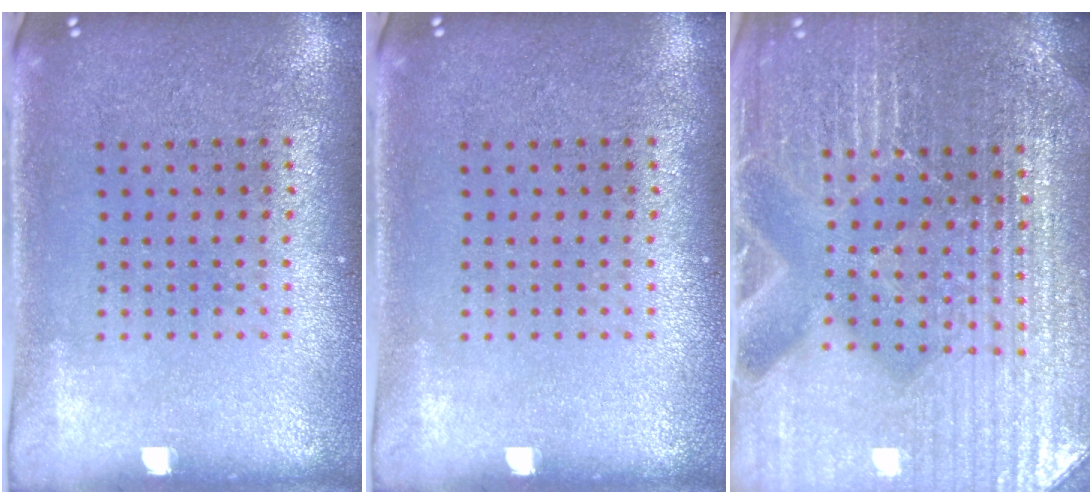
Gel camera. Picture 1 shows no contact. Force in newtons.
{"total": 0.0}
{"total": 5.0, "press": 4.7, "slide": 1.7}